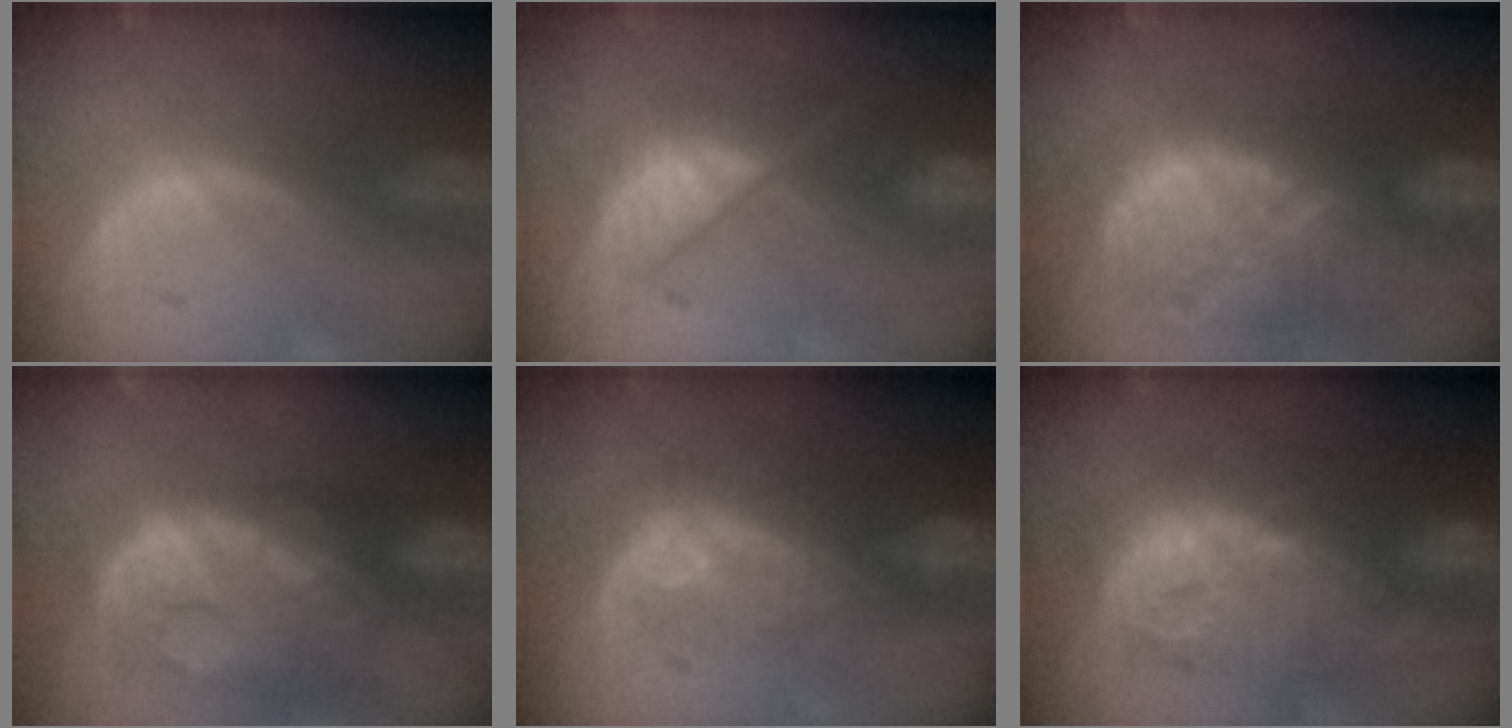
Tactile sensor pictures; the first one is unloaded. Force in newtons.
{"total": 7.7, "press": 7.5, "slide": 1.7}
{"total": 12.8, "press": 11.3, "slide": 6.2}
{"total": 13.8, "press": 11.2, "slide": 8.0}
{"total": 9.4, "press": 8.8, "slide": 3.1}
{"total": 13.3, "press": 13.2, "slide": 1.3}